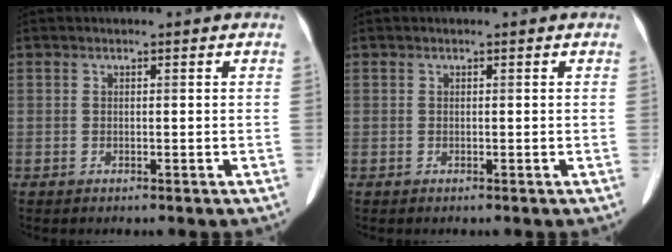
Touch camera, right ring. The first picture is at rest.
{"total": 0.0}